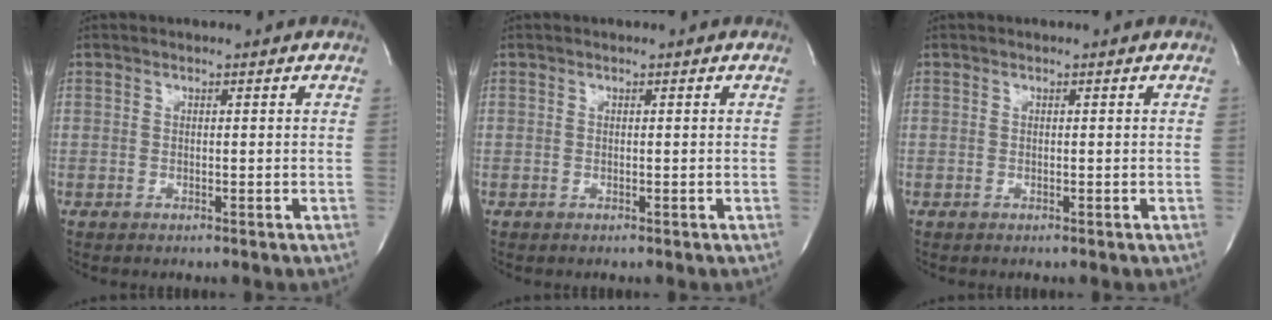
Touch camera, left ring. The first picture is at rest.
{"total": 0.0}
{"total": 0.0}